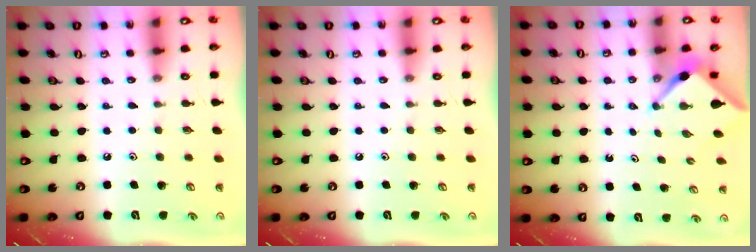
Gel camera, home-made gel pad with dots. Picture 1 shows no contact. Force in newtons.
{"total": 0.0}
{"total": 3.0, "press": 3.0, "slide": 0.3}